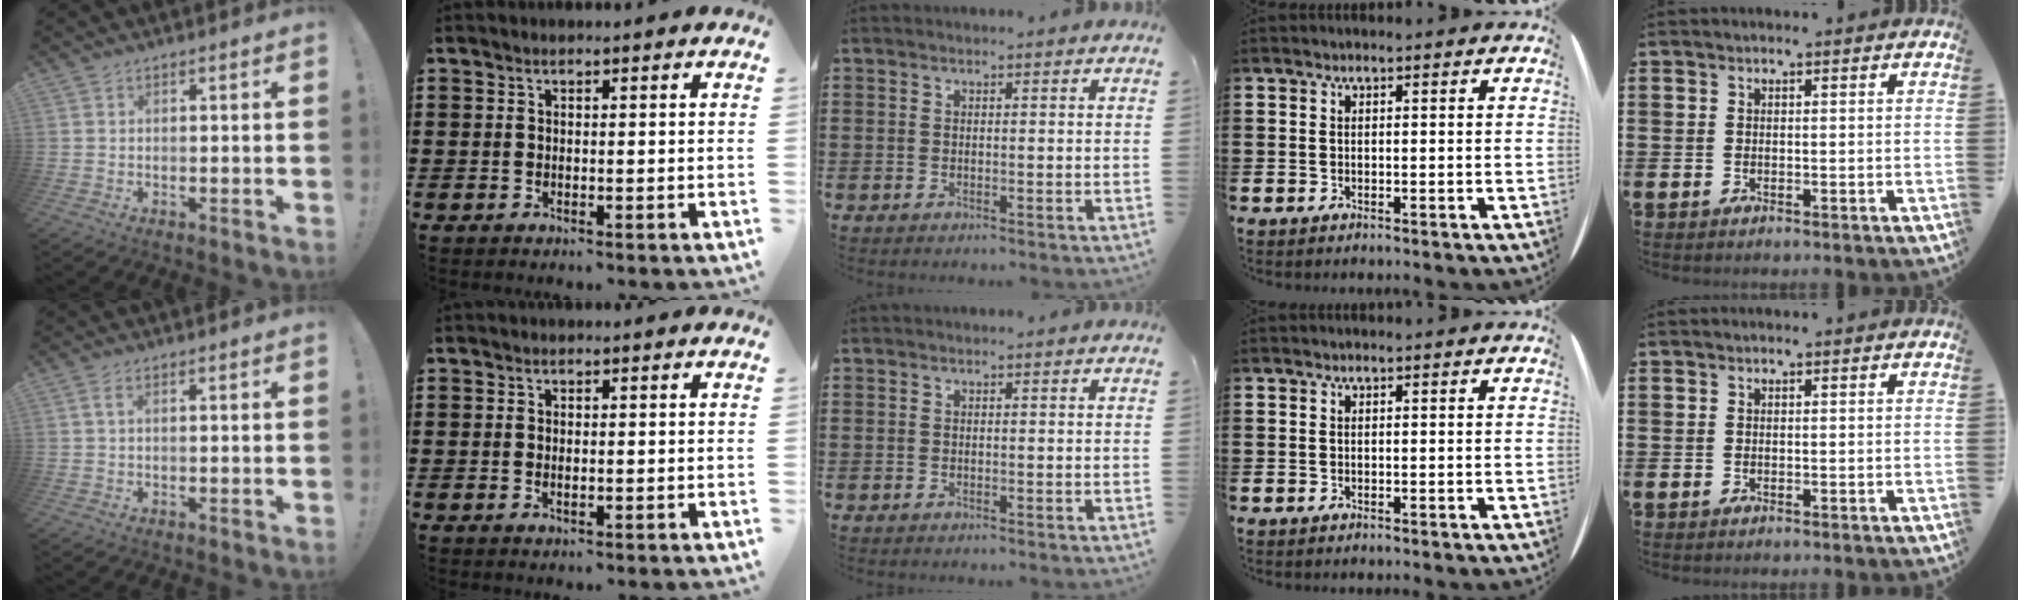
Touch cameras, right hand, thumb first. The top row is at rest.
{"thumb": {"total": 1.9, "force": [0.5, 0.5, 1.7], "torque": [-0.041, 0.006, 0.011]}, "index": {"total": 0.8, "force": [0.0, 0.3, 0.7], "torque": [-0.014, 0.000, 0.000]}}